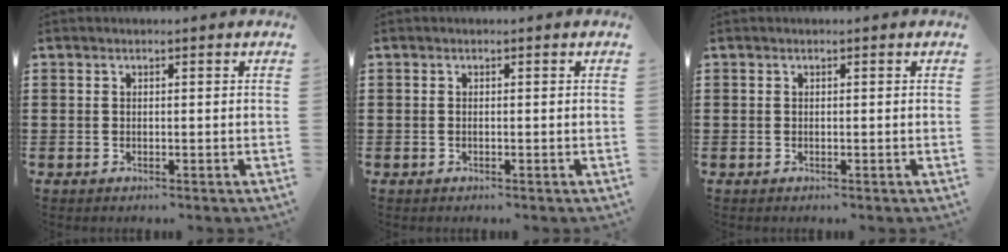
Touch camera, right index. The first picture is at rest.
{"total": 0.0}
{"total": 0.0}